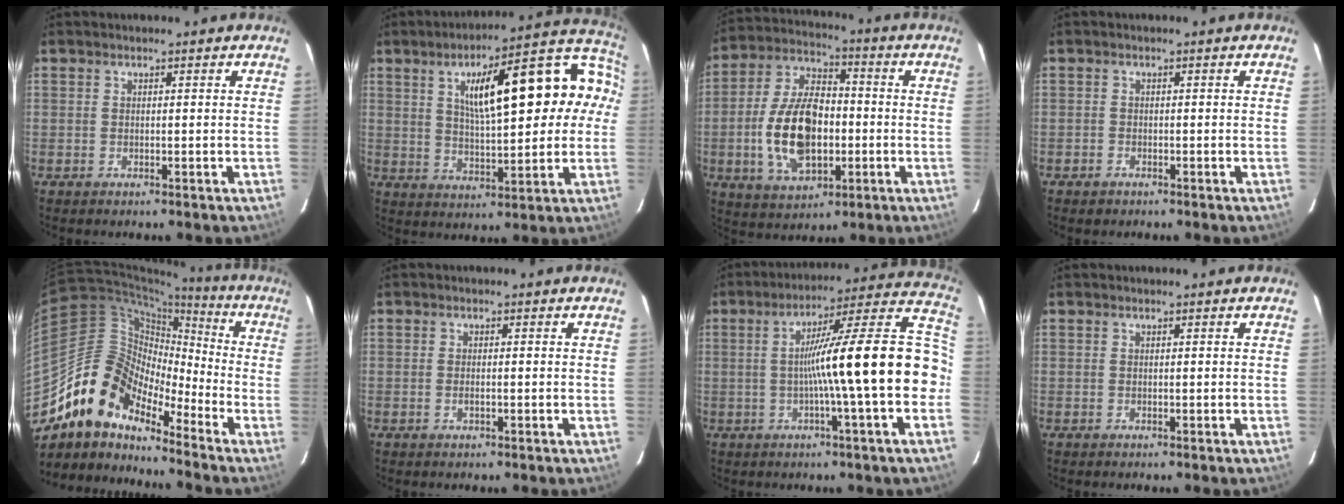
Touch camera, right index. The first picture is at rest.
{"total": 19.8, "force": [3.7, 6.4, 18.3], "torque": [-0.274, 0.049, 0.069]}
{"total": 16.5, "force": [-3.0, 9.3, 13.4], "torque": [-0.269, 0.011, -0.044]}
{"total": 1.3, "force": [-0.9, 0.9, 0.1], "torque": [-0.004, 0.004, -0.013]}
{"total": 13.7, "force": [-10.8, 6.9, 5.0], "torque": [-0.087, 0.027, -0.218]}
{"total": 1.1, "force": [-0.4, 0.3, 0.9], "torque": [-0.019, -0.002, -0.006]}
{"total": 19.1, "force": [-2.7, 0.2, 18.9], "torque": [-0.249, 0.030, -0.042]}
{"total": 0.0}